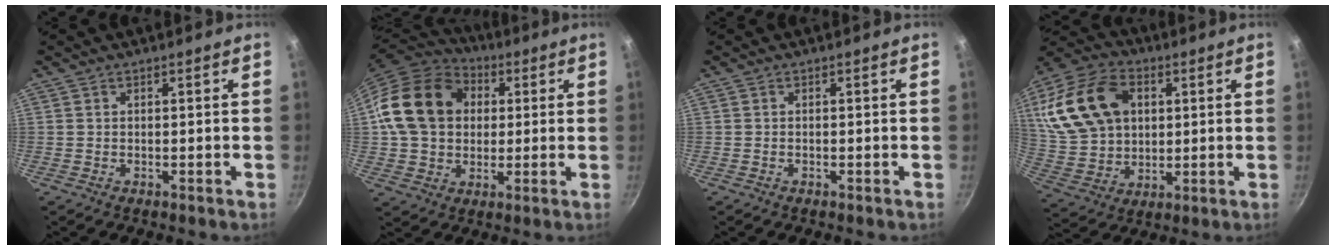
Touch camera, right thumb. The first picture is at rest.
{"total": 19.3, "force": [3.6, 15.2, 11.3], "torque": [-0.182, 0.024, 0.056]}
{"total": 0.0}
{"total": 21.4, "force": [5.6, 15.3, 13.9], "torque": [-0.263, 0.005, 0.108]}